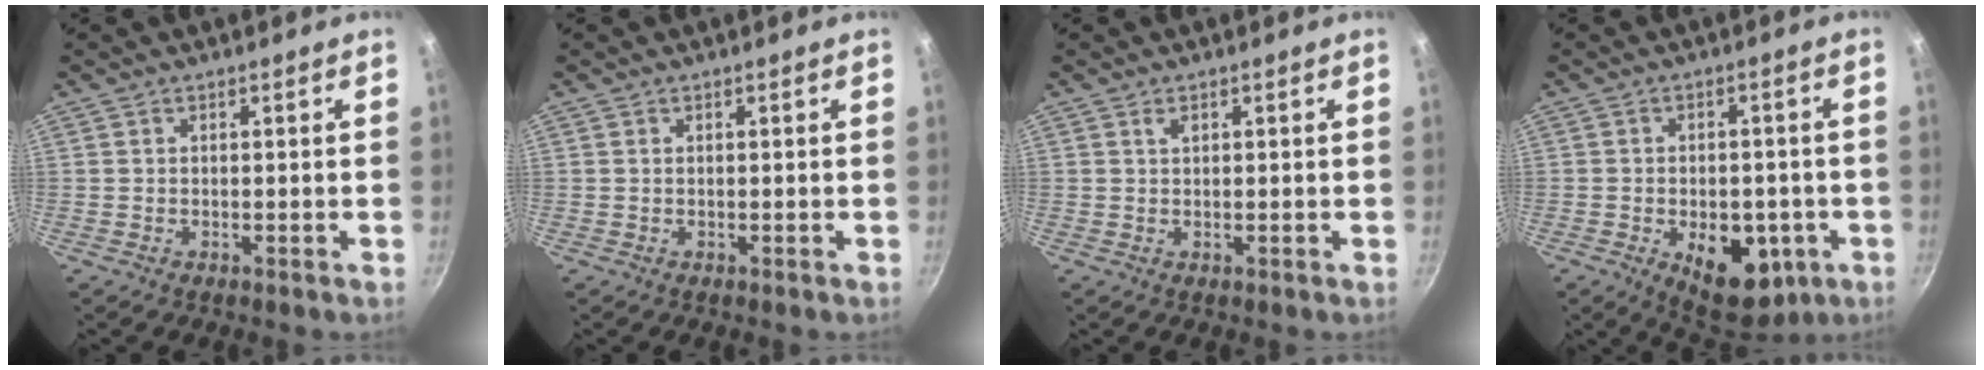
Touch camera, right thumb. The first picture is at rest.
{"total": 0.0}
{"total": 1.0, "force": [0.5, 0.5, 0.7], "torque": [-0.009, 0.001, 0.009]}
{"total": 13.4, "force": [-4.3, 8.1, 9.8], "torque": [-0.090, 0.003, -0.043]}